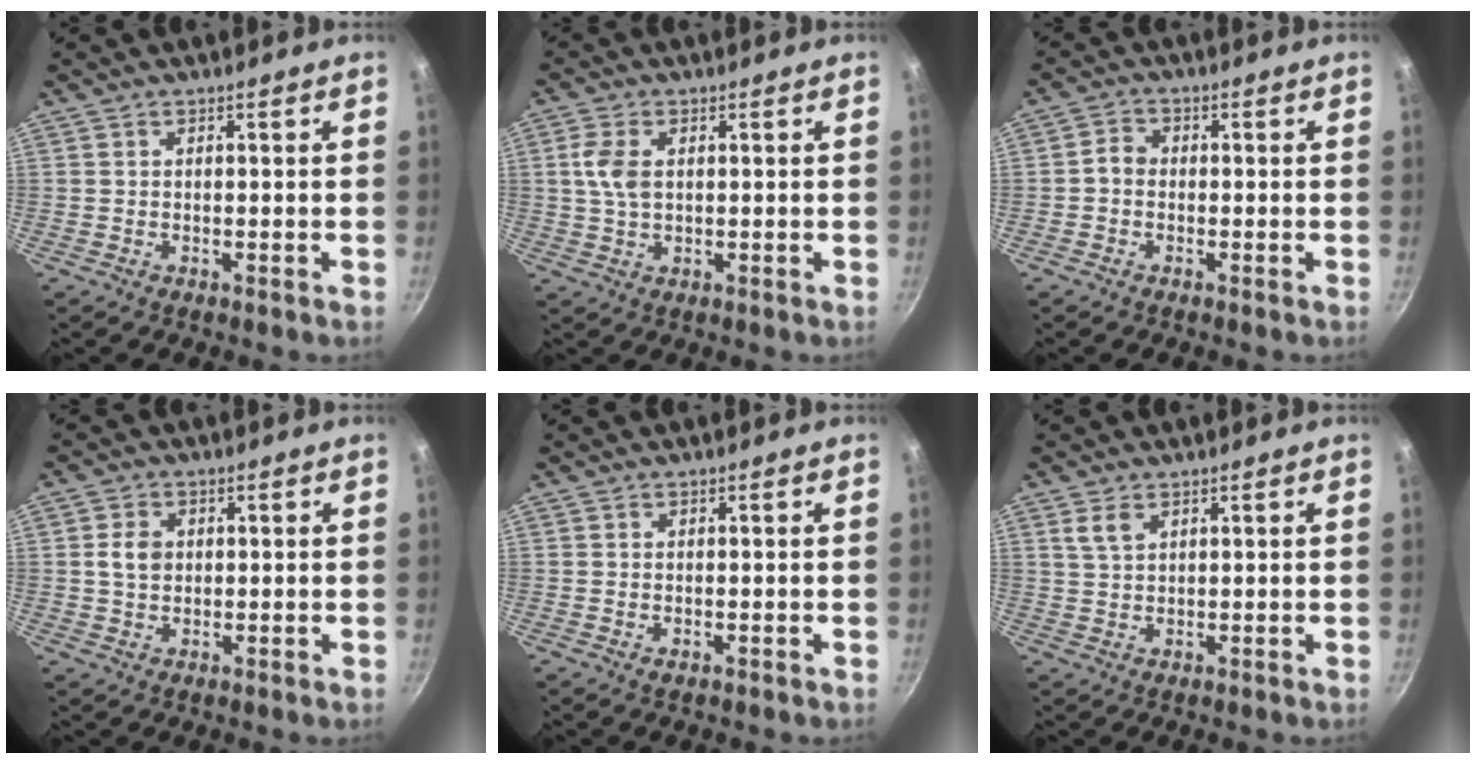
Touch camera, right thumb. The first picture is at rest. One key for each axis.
{"total": 5.2, "fx": 0.9, "fy": 3.1, "fz": 4.1, "tx": -0.082, "ty": 0.002, "tz": 0.016}
{"total": 2.6, "fx": -0.7, "fy": 2.1, "fz": 1.3, "tx": -0.021, "ty": 0.016, "tz": -0.022}
{"total": 4.2, "fx": 0.6, "fy": 3.3, "fz": 2.5, "tx": -0.035, "ty": 0.003, "tz": 0.007}
{"total": 0.9, "fx": -0.2, "fy": 0.5, "fz": 0.7, "tx": -0.012, "ty": -0.001, "tz": -0.003}
{"total": 3.2, "fx": 1.7, "fy": 1.7, "fz": 2.1, "tx": -0.037, "ty": -0.003, "tz": 0.035}